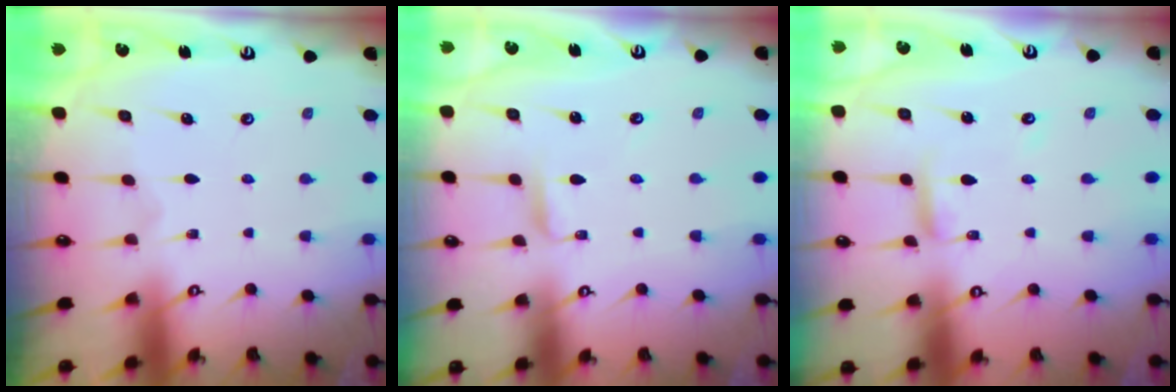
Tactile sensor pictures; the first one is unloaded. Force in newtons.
{"total": 2.6, "press": 2.5, "slide": 0.3}
{"total": 3.7, "press": 3.7, "slide": 0.3}